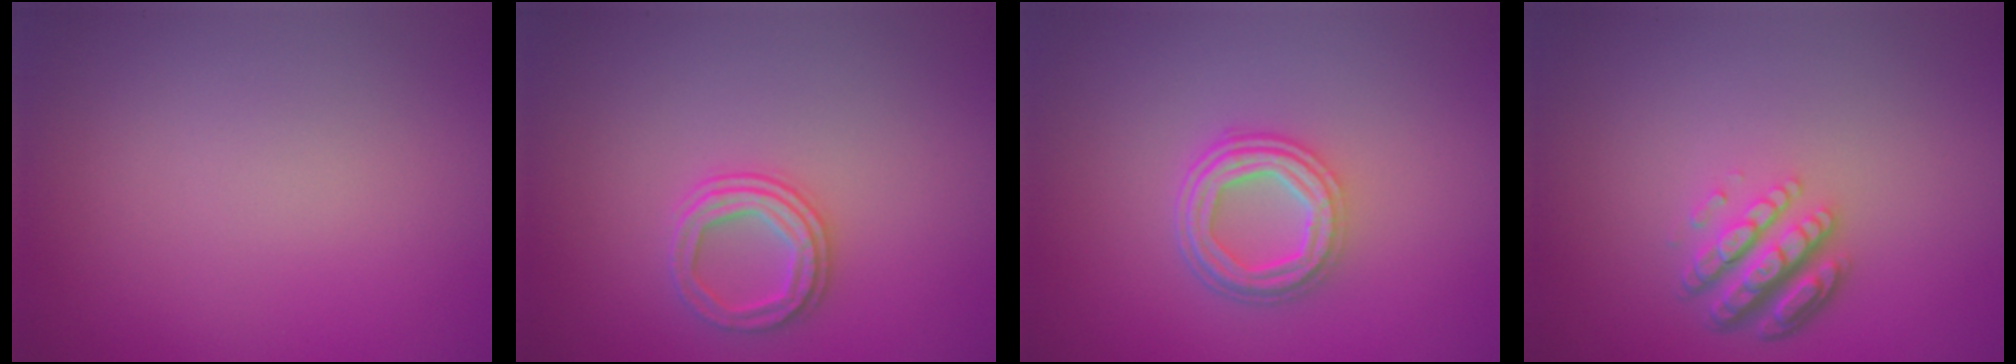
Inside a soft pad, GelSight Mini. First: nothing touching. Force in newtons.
{"total": 2.5, "press": 2.3, "slide": 1.0}
{"total": 4.2, "press": 3.1, "slide": 2.8}
{"total": 4.4, "press": 3.3, "slide": 3.0}